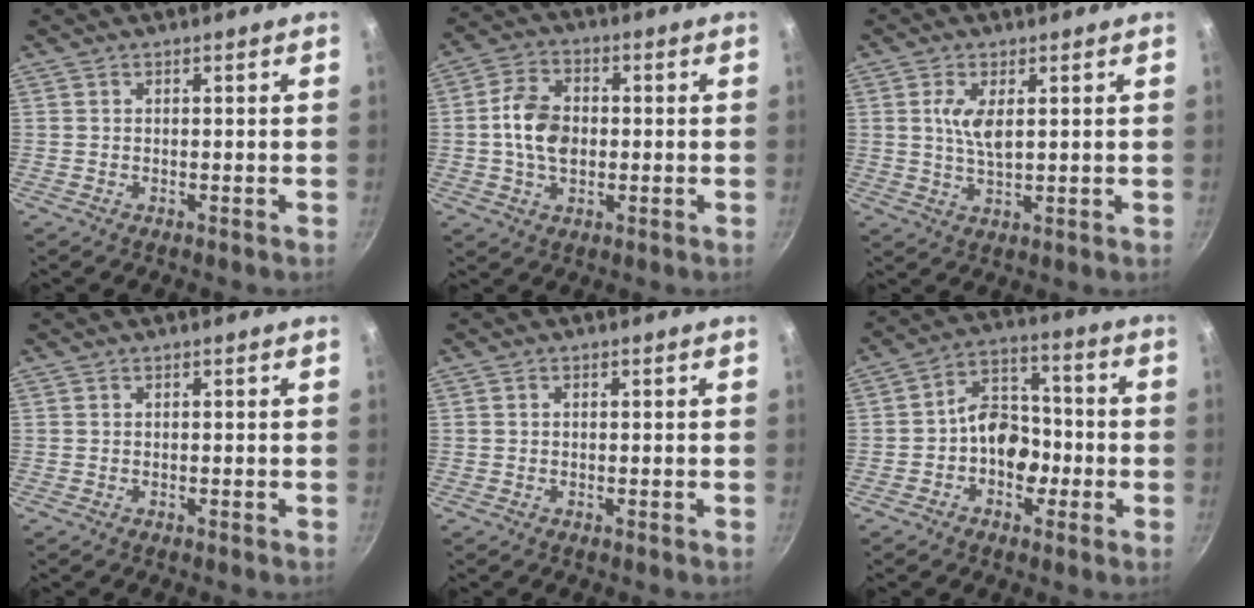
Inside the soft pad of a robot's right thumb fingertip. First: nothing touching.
{"total": 9.1, "force": [-0.2, 6.3, 6.6], "torque": [-0.108, 0.016, -0.011]}
{"total": 5.3, "force": [1.4, 2.2, 4.6], "torque": [-0.088, -0.006, 0.028]}
{"total": 0.0}
{"total": 0.6, "force": [0.1, 0.5, 0.3], "torque": [-0.004, 0.004, 0.001]}
{"total": 10.2, "force": [-2.1, 7.5, 6.6], "torque": [-0.055, 0.042, -0.048]}